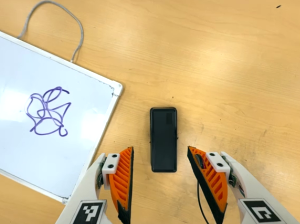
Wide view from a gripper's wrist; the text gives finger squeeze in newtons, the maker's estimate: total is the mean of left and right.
{"total": 0.0}